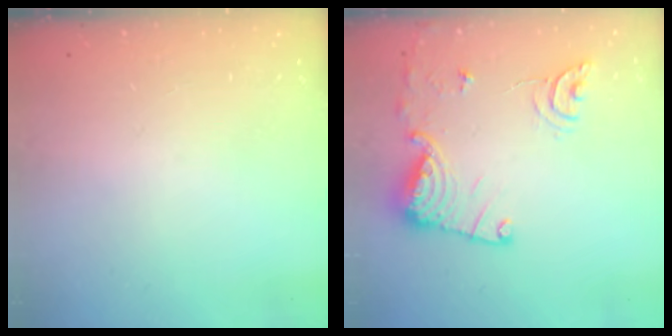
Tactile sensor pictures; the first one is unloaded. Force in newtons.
{"total": 14.7, "press": 14.7, "slide": 0.7}